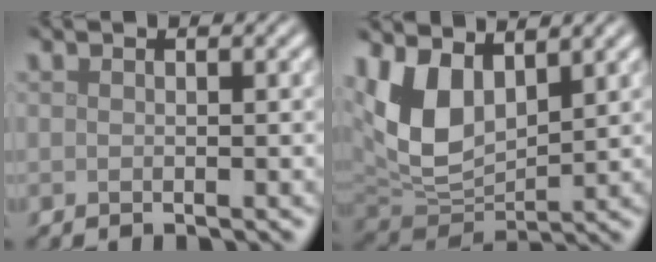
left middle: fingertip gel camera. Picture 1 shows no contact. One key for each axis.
{"total": 7.9, "fx": 2.8, "fy": 4.7, "fz": 5.7, "tx": -0.132, "ty": -0.008, "tz": 0.049}